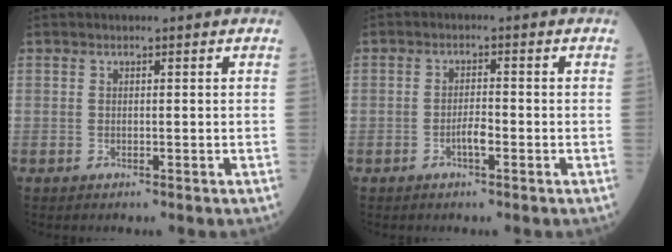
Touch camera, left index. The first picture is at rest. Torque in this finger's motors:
{"motor_torque": [0.42, 0.35, 0.03, 0.01]}